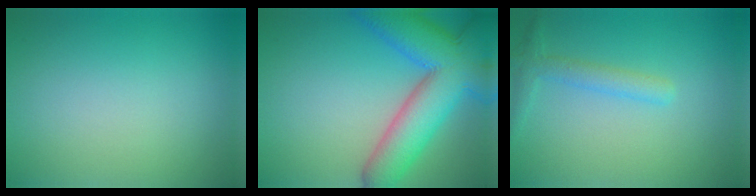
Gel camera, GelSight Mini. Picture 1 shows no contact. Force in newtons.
{"total": 10.7, "press": 10.7, "slide": 0.5}
{"total": 2.2, "press": 2.2, "slide": 0.1}